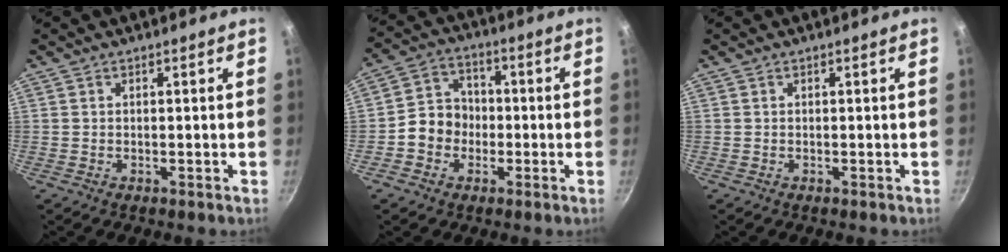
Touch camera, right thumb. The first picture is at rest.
{"total": 7.9, "force": [-1.8, 6.9, 3.4], "torque": [-0.019, 0.031, -0.046]}
{"total": 0.0}